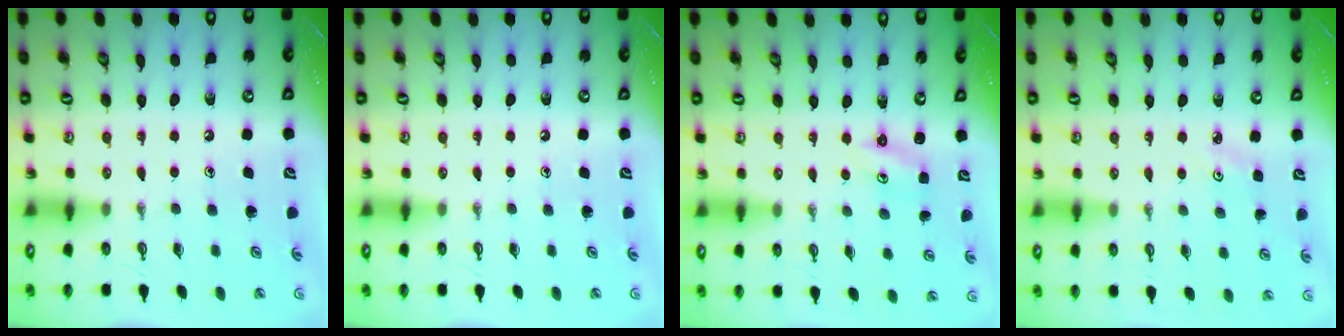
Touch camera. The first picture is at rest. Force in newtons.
{"total": 0.0}
{"total": 2.3, "press": 2.3, "slide": 0.2}
{"total": 2.2, "press": 2.1, "slide": 0.3}